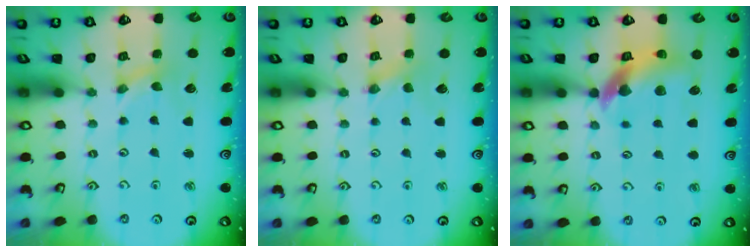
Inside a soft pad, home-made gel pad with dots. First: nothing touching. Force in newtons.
{"total": 0.5, "press": 0.5, "slide": 0.1}
{"total": 10.3, "press": 10.1, "slide": 1.6}